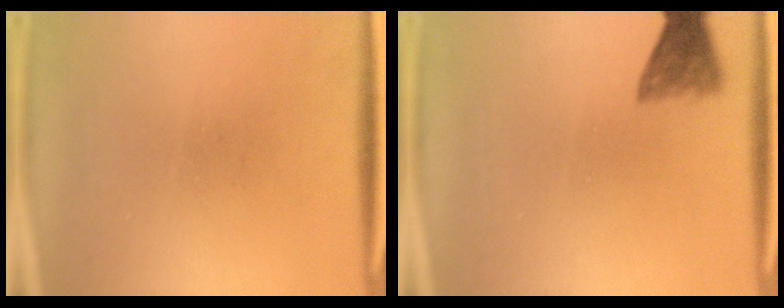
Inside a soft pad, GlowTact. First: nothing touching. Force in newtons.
{"total": 3.8}